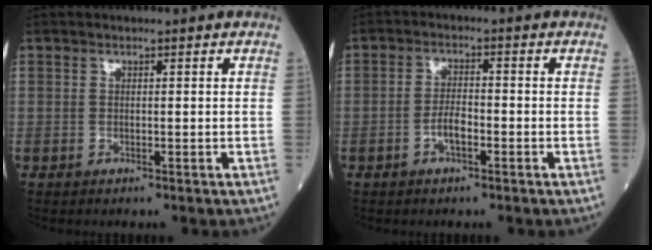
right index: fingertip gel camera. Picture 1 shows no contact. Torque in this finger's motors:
{"motor_torque": [0.10, 0.11, 0.08, 0.02]}